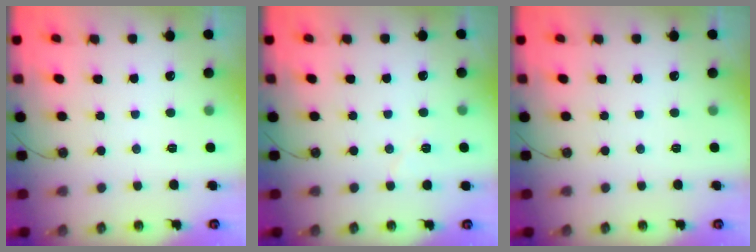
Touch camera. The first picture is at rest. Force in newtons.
{"total": 4.6, "press": 4.2, "slide": 1.8}
{"total": 0.0}